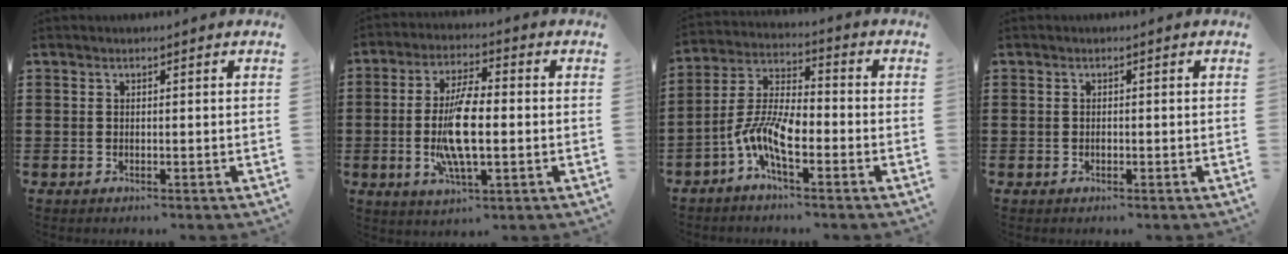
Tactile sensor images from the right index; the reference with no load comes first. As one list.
[{"total": 10.0, "force": [-1.1, 3.1, 9.5], "torque": [-0.195, -0.010, -0.022]}, {"total": 8.3, "force": [-3.6, 3.0, 6.8], "torque": [-0.170, -0.006, -0.076]}, {"total": 0.6, "force": [-0.2, 0.5, 0.3], "torque": [-0.006, 0.002, -0.006]}]